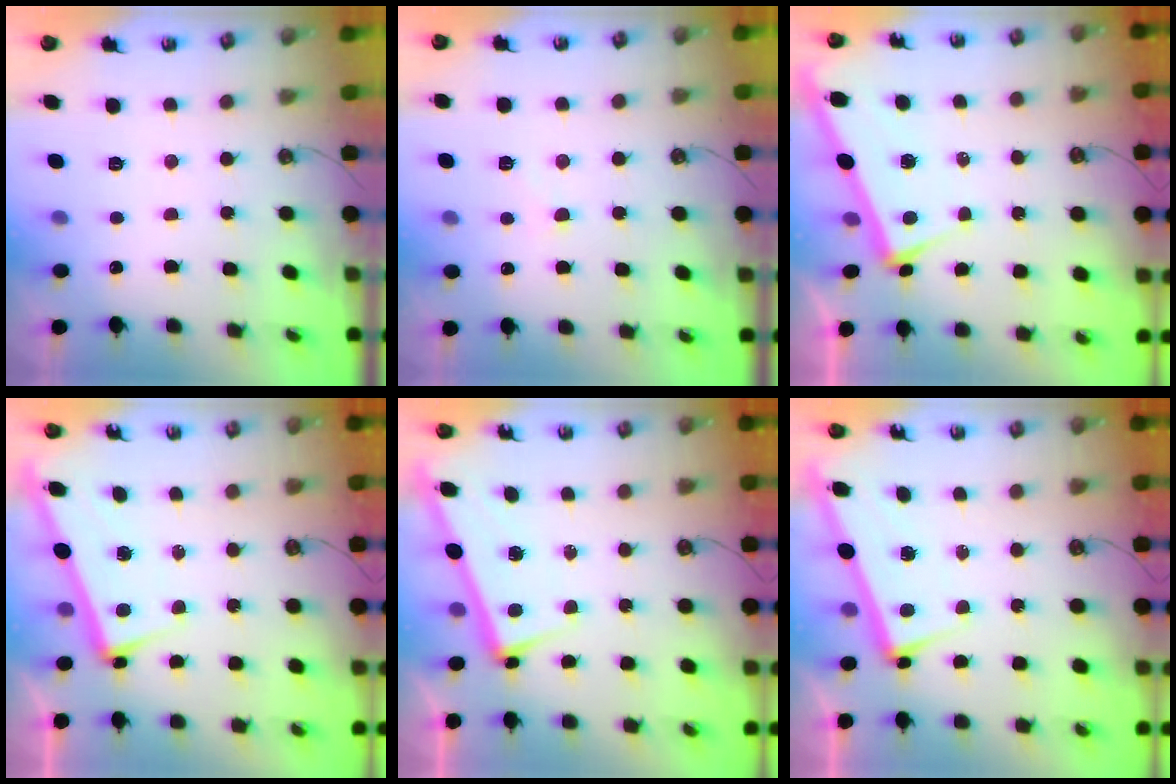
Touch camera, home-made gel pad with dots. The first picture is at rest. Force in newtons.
{"total": 0.8, "press": 0.6, "slide": 0.5}
{"total": 4.2, "press": 4.2, "slide": 0.2}
{"total": 2.6, "press": 2.5, "slide": 0.8}
{"total": 2.7, "press": 2.7, "slide": 0.7}
{"total": 2.6, "press": 2.5, "slide": 0.7}